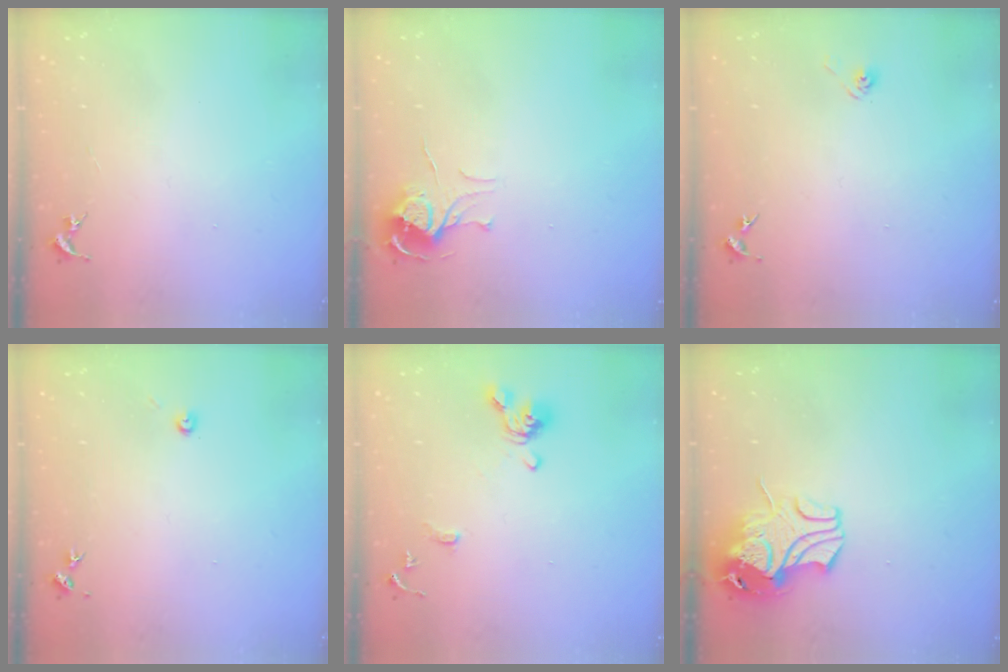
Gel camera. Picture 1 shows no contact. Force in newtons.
{"total": 7.0, "press": 7.0, "slide": 0.6}
{"total": 2.9, "press": 2.6, "slide": 1.4}
{"total": 2.7, "press": 2.7, "slide": 0.2}
{"total": 11.3, "press": 11.2, "slide": 1.3}
{"total": 12.1, "press": 12.0, "slide": 1.8}